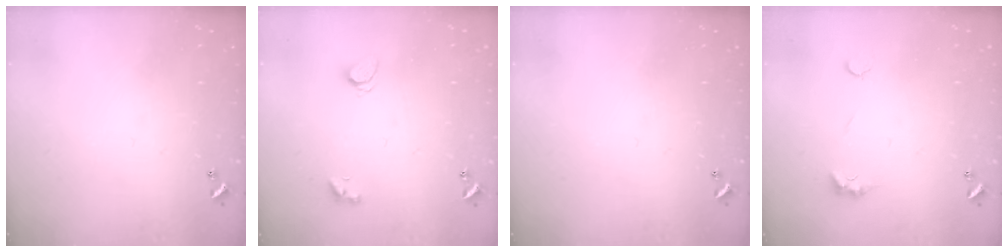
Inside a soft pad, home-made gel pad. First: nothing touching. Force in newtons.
{"total": 1.6, "press": 1.6, "slide": 0.3}
{"total": 0.0}
{"total": 2.2, "press": 2.1, "slide": 0.6}